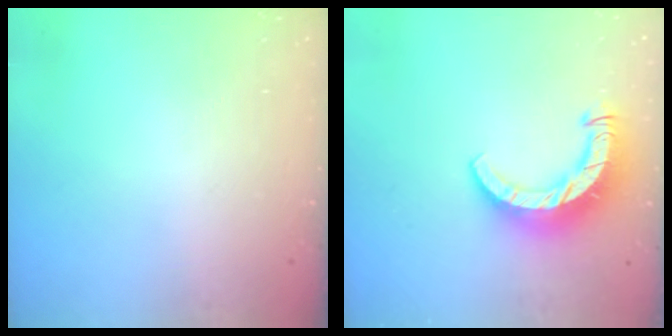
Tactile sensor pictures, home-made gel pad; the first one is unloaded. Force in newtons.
{"total": 10.5, "press": 10.5, "slide": 1.2}